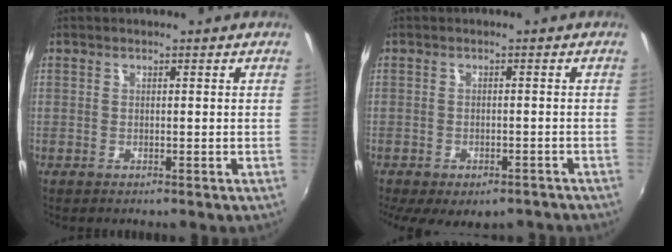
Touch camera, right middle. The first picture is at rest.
{"total": 10.7, "force": [-7.7, 4.7, 5.6], "torque": [-0.118, -0.032, -0.098]}